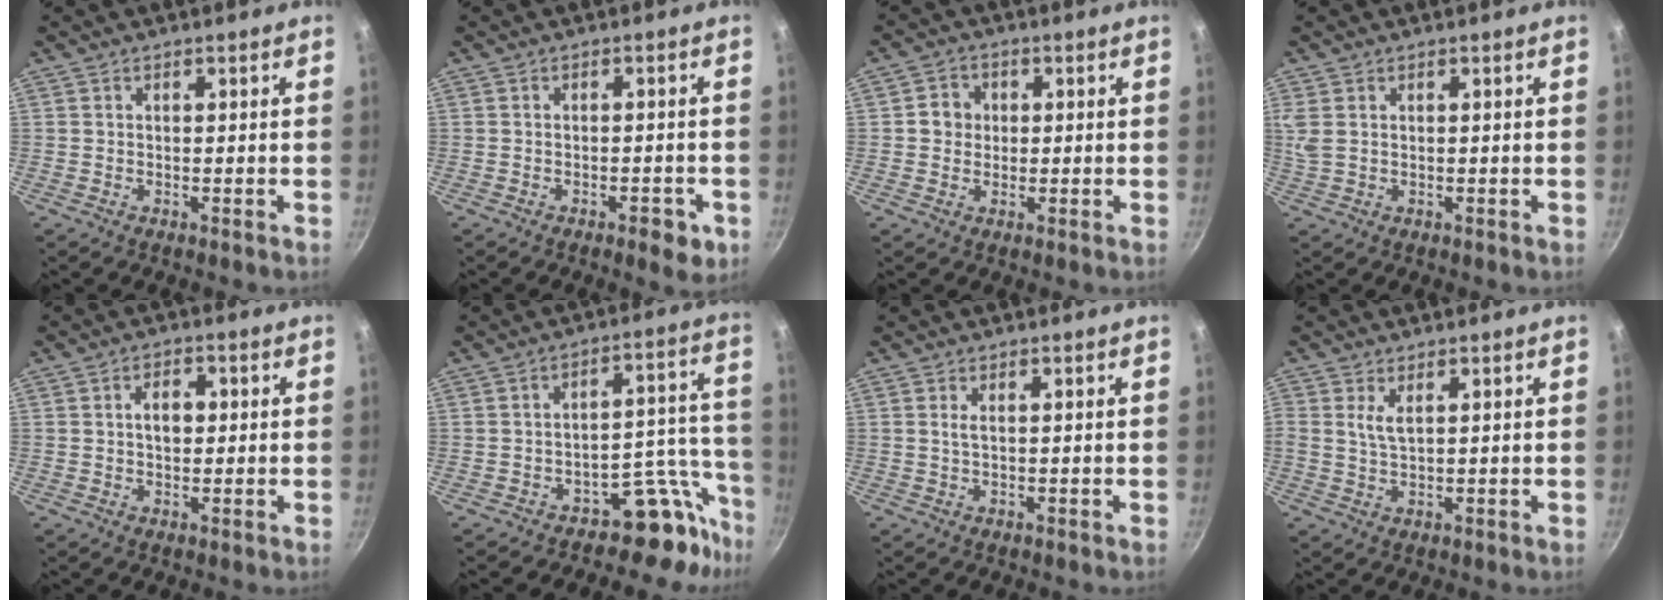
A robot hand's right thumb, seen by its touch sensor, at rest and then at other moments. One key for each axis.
{"total": 4.1, "fx": -2.0, "fy": 1.6, "fz": 3.2, "tx": -0.031, "ty": 0.005, "tz": -0.024}
{"total": 4.2, "fx": 0.3, "fy": 3.9, "fz": 1.6, "tx": -0.006, "ty": 0.007, "tz": 0.001}
{"total": 2.7, "fx": 0.7, "fy": 1.7, "fz": 2.0, "tx": -0.067, "ty": 0.006, "tz": 0.020}
{"total": 4.1, "fx": 0.5, "fy": 2.6, "fz": 3.1, "tx": -0.041, "ty": 0.008, "tz": 0.006}
{"total": 9.1, "fx": -7.5, "fy": 4.1, "fz": 3.1, "tx": 0.025, "ty": 0.137, "tz": -0.114}
{"total": 1.1, "fx": 0.3, "fy": 0.4, "fz": 1.0, "tx": -0.029, "ty": 0.004, "tz": 0.008}
{"total": 2.8, "fx": 1.1, "fy": 1.2, "fz": 2.3, "tx": -0.049, "ty": -0.004, "tz": 0.027}